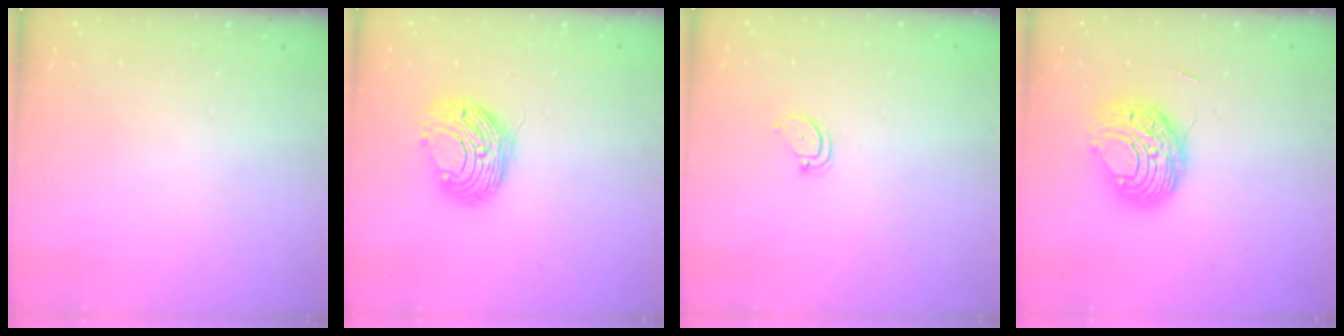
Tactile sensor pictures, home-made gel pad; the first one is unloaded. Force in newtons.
{"total": 9.5, "press": 9.5, "slide": 0.1}
{"total": 2.6, "press": 2.6, "slide": 0.0}
{"total": 9.4, "press": 9.4, "slide": 0.8}